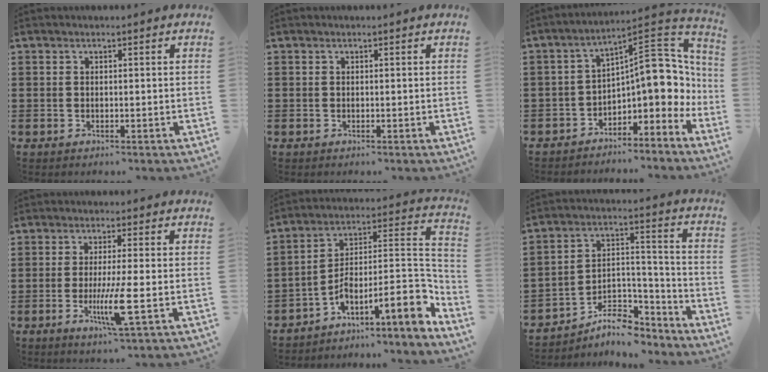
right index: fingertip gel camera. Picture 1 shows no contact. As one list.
[{"total": 0.0}, {"total": 10.8, "force": [-0.5, 5.2, 9.5], "torque": [-0.122, -0.015, -0.017]}, {"total": 7.0, "force": [-1.7, 0.1, 6.8], "torque": [-0.135, -0.025, -0.035]}, {"total": 10.6, "force": [-5.4, 2.3, 8.8], "torque": [-0.131, -0.022, -0.104]}, {"total": 8.2, "force": [-7.1, 3.0, 3.0], "torque": [-0.047, 0.021, -0.131]}]